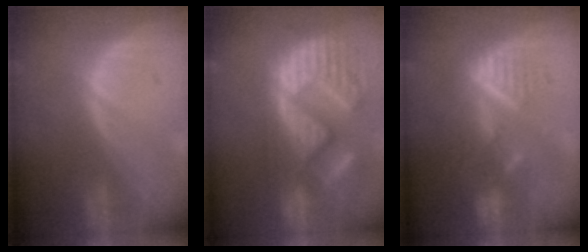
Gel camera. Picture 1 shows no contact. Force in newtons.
{"total": 15.4, "press": 12.6, "slide": 8.8}
{"total": 8.9, "press": 7.8, "slide": 4.5}